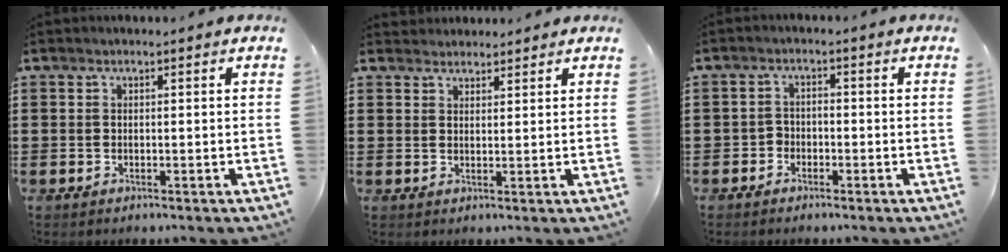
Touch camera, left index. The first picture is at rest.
{"total": 2.2, "force": [2.1, 0.6, -0.2], "torque": [-0.002, 0.000, 0.043]}
{"total": 1.8, "force": [-1.5, 1.0, 0.3], "torque": [-0.012, 0.003, -0.034]}